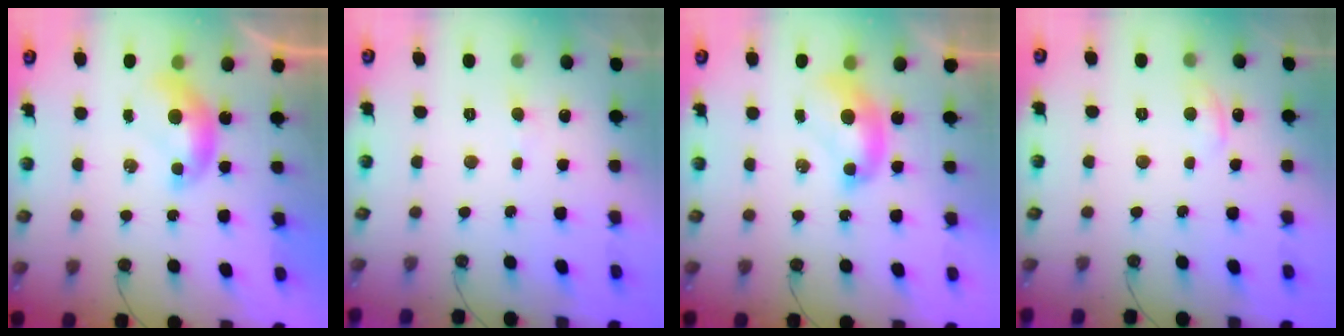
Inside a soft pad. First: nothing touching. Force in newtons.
{"total": 0.9, "press": 0.7, "slide": 0.5}
{"total": 2.2, "press": 2.2, "slide": 0.2}
{"total": 1.7, "press": 1.5, "slide": 0.7}